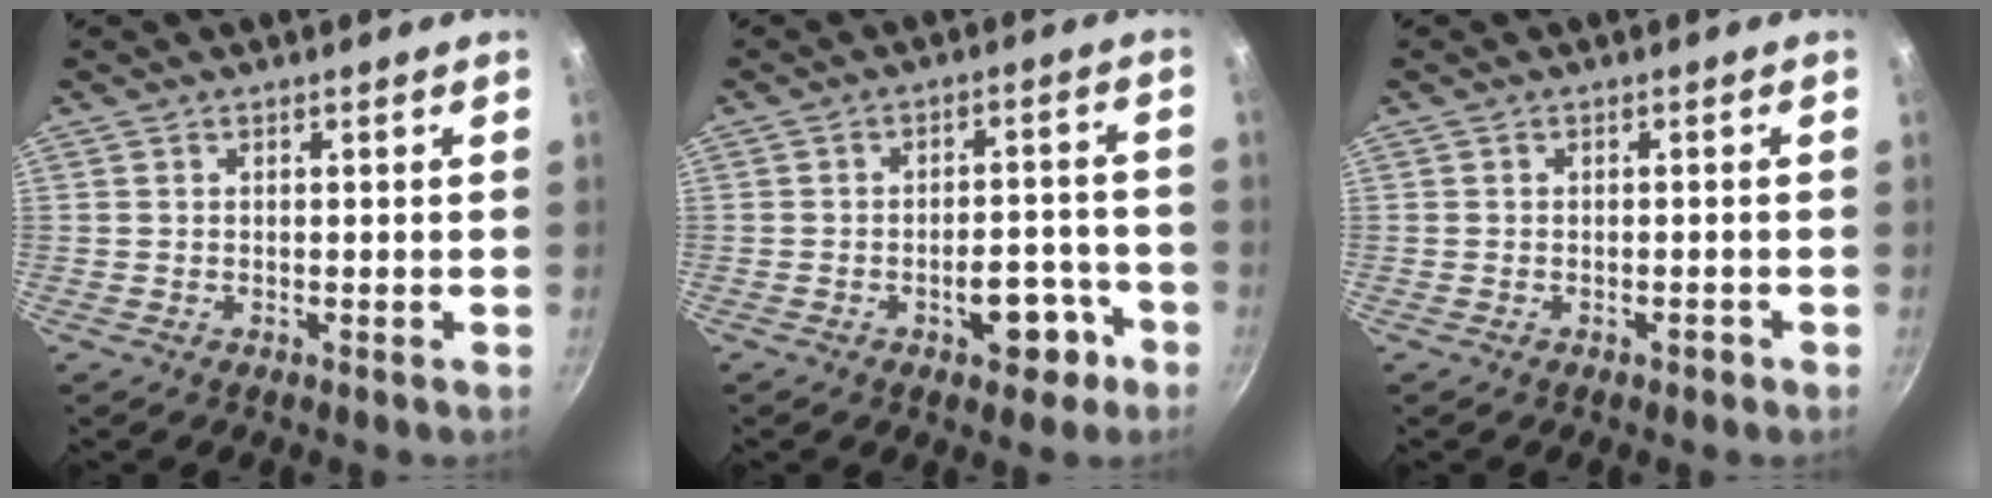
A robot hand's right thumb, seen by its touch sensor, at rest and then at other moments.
{"total": 8.0, "force": [-3.8, 4.2, 5.6], "torque": [-0.047, 0.036, -0.044]}
{"total": 1.0, "force": [-0.7, 0.5, 0.5], "torque": [-0.003, 0.012, -0.005]}